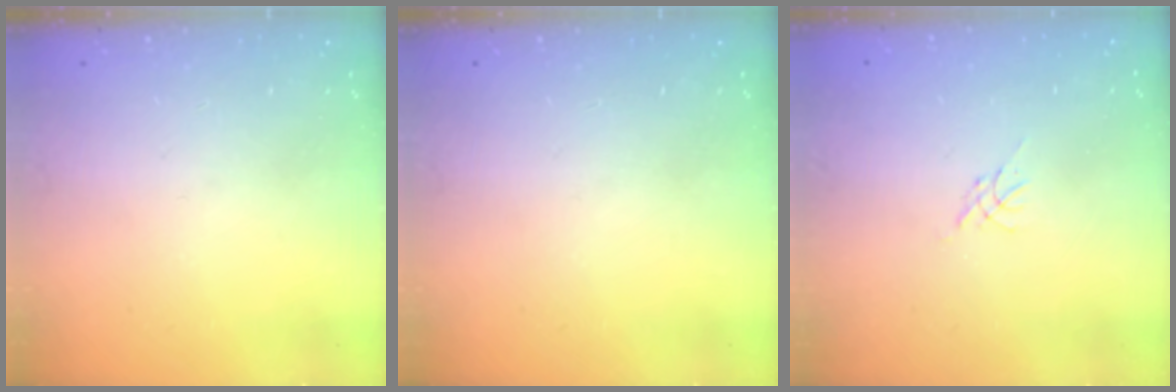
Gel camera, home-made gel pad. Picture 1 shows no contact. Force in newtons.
{"total": 0.0}
{"total": 0.0}